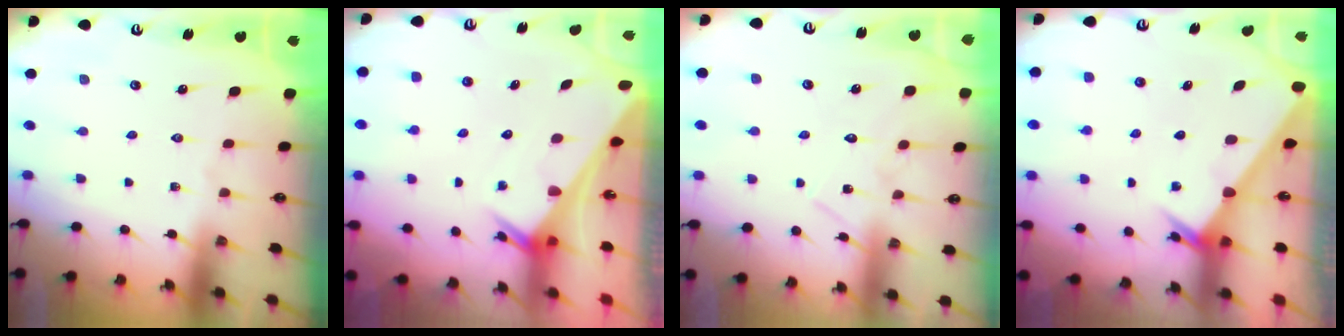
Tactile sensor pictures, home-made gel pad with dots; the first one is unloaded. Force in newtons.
{"total": 2.4, "press": 2.4, "slide": 0.2}
{"total": 9.2, "press": 9.2, "slide": 0.3}
{"total": 1.9, "press": 1.9, "slide": 0.1}